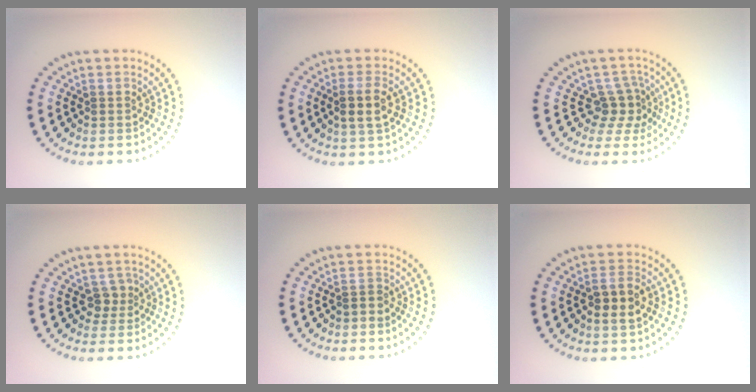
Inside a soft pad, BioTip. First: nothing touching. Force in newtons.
{"total": 2.1, "press": 2.0, "slide": 0.7}
{"total": 2.6, "press": 1.9, "slide": 1.9}
{"total": 1.5, "press": 1.1, "slide": 1.0}
{"total": 0.6, "press": 0.3, "slide": 0.5}
{"total": 2.8, "press": 2.7, "slide": 0.7}